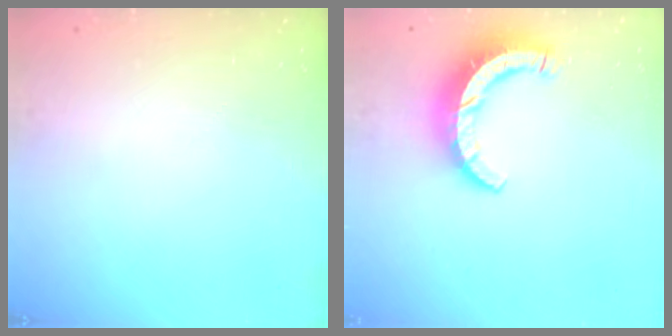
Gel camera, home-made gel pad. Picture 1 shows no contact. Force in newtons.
{"total": 9.6, "press": 9.6, "slide": 1.0}